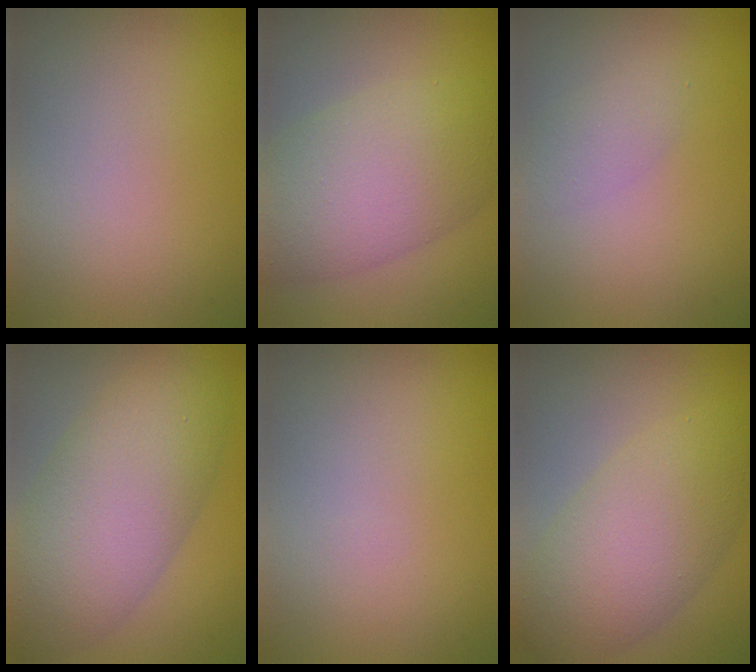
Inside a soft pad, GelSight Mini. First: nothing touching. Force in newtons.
{"total": 8.2, "press": 8.2, "slide": 0.3}
{"total": 1.5, "press": 1.5, "slide": 0.1}
{"total": 8.6, "press": 8.6, "slide": 0.6}
{"total": 0.0}
{"total": 7.0, "press": 7.0, "slide": 0.3}